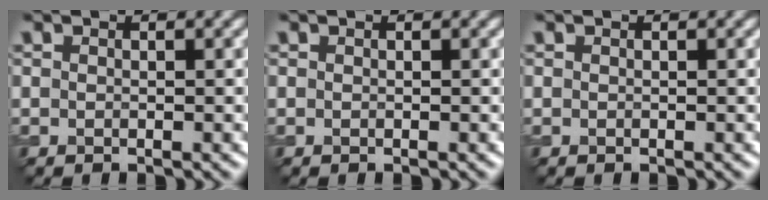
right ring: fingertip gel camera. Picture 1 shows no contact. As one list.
[{"total": 0.0}, {"total": 0.0}]